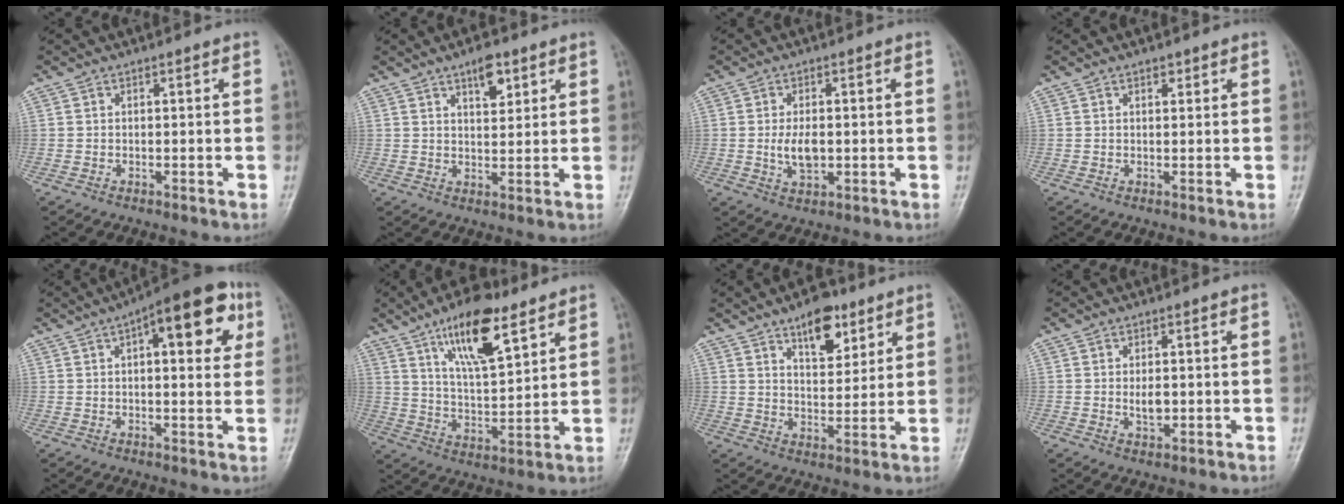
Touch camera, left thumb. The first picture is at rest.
{"total": 5.4, "force": [3.2, 2.3, 3.7], "torque": [-0.042, -0.018, 0.049]}
{"total": 5.1, "force": [-0.2, 2.8, 4.3], "torque": [-0.077, -0.004, -0.002]}
{"total": 1.4, "force": [0.9, 0.7, 0.8], "torque": [-0.007, -0.002, 0.011]}
{"total": 14.9, "force": [5.4, 5.9, 12.6], "torque": [-0.131, 0.010, 0.063]}
{"total": 15.1, "force": [8.9, 5.2, 11.0], "torque": [-0.161, -0.044, 0.155]}
{"total": 9.8, "force": [6.0, 4.7, 6.2], "torque": [-0.067, -0.034, 0.096]}
{"total": 3.3, "force": [0.0, 1.9, 2.7], "torque": [-0.039, -0.004, 0.003]}